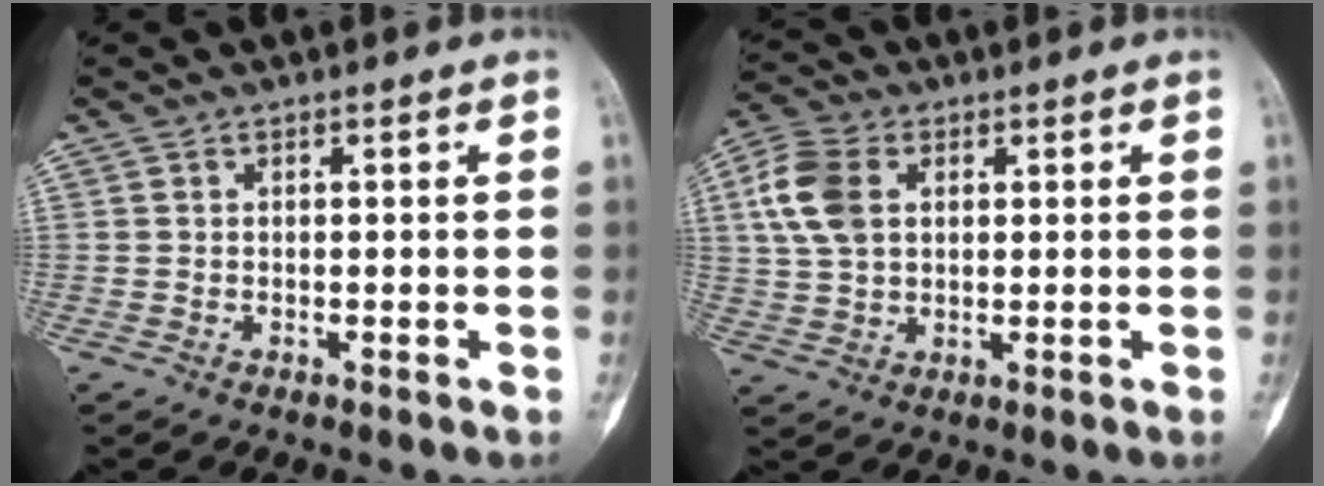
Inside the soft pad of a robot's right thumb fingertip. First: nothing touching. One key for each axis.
{"total": 9.9, "fx": 2.6, "fy": 6.6, "fz": 6.9, "tx": -0.146, "ty": 0.009, "tz": 0.050}